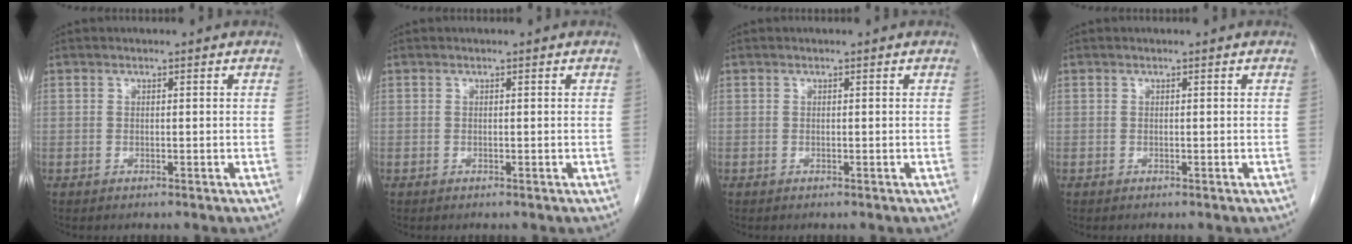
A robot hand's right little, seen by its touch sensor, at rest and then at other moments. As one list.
[{"total": 0.0}, {"total": 0.0}, {"total": 0.0}]